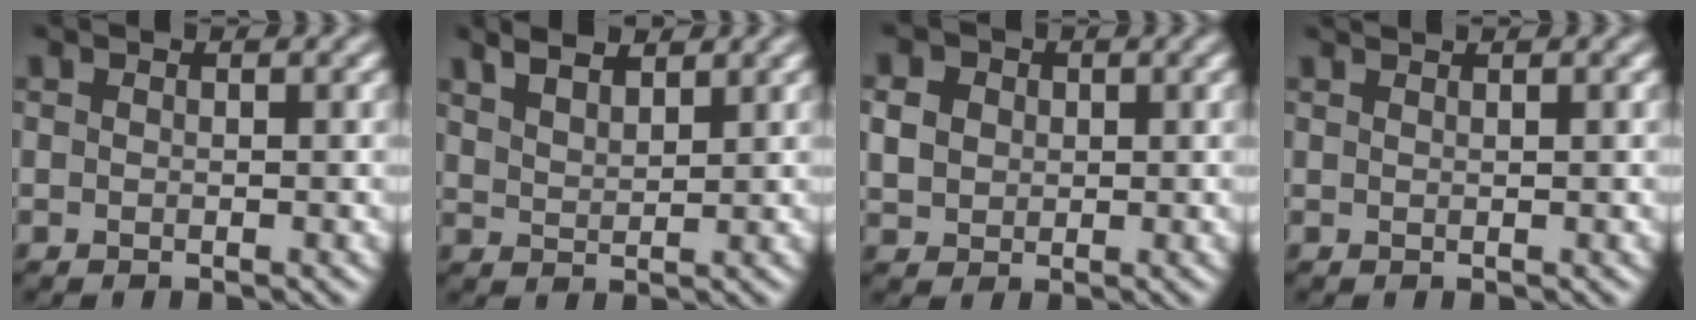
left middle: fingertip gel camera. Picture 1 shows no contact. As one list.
[{"total": 4.0, "force": [3.5, 1.1, 1.5], "torque": [-0.023, 0.022, 0.043]}, {"total": 2.6, "force": [1.0, 2.3, 0.9], "torque": [-0.028, 0.009, 0.015]}, {"total": 1.6, "force": [1.3, 0.5, 0.8], "torque": [0.000, -0.002, 0.003]}]